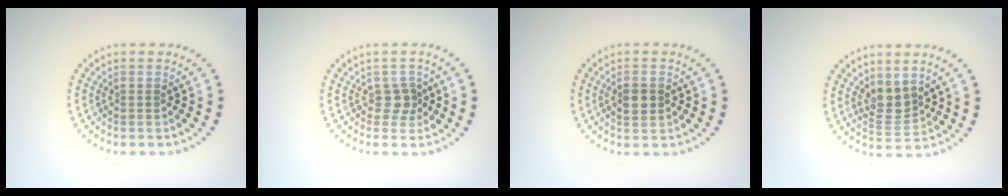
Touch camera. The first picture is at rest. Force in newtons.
{"total": 1.7, "press": 1.4, "slide": 1.0}
{"total": 2.0, "press": 2.0, "slide": 0.1}
{"total": 2.7, "press": 2.2, "slide": 1.5}